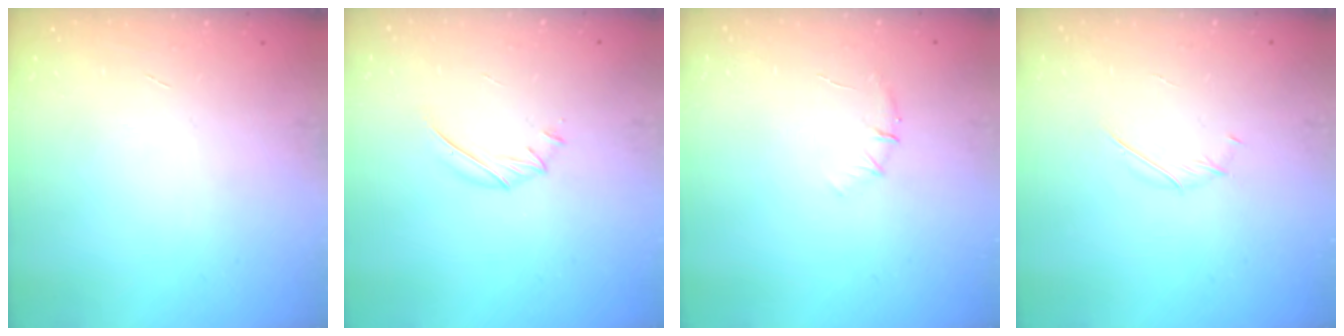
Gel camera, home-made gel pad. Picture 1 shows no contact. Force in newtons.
{"total": 6.4, "press": 6.2, "slide": 1.8}
{"total": 5.1, "press": 4.9, "slide": 1.6}
{"total": 2.0, "press": 2.0, "slide": 0.6}